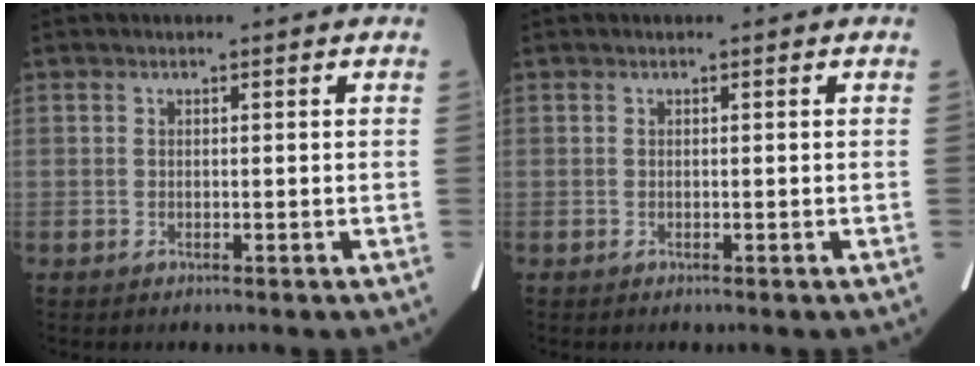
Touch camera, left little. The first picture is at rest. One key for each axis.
{"total": 0.0}